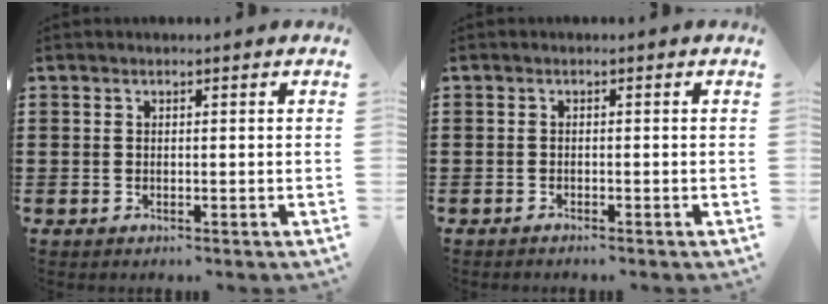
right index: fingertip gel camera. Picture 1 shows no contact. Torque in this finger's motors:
{"motor_torque": [0.38, 1.76, -0.01, -0.01]}